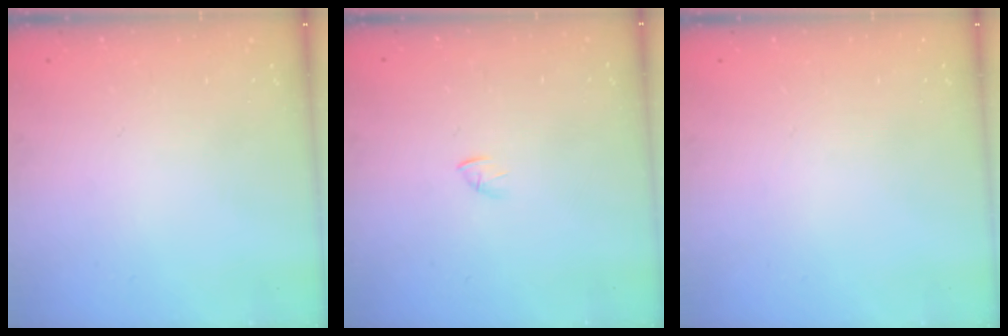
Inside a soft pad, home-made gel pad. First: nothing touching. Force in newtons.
{"total": 1.2, "press": 1.1, "slide": 0.3}
{"total": 0.0}